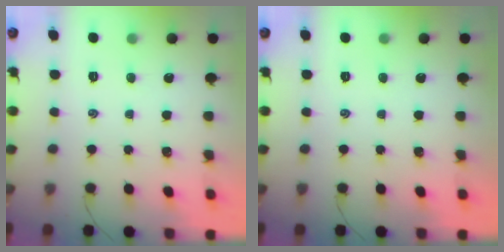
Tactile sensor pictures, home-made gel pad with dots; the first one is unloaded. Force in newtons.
{"total": 0.0}